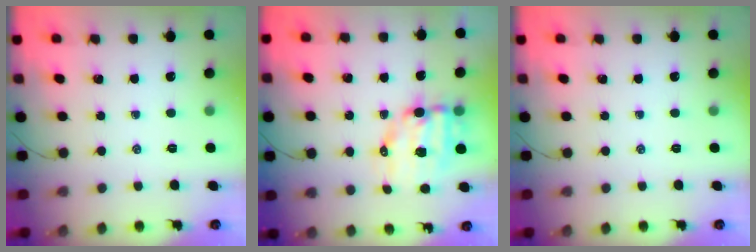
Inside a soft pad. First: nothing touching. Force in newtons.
{"total": 10.3, "press": 10.2, "slide": 1.8}
{"total": 0.0}